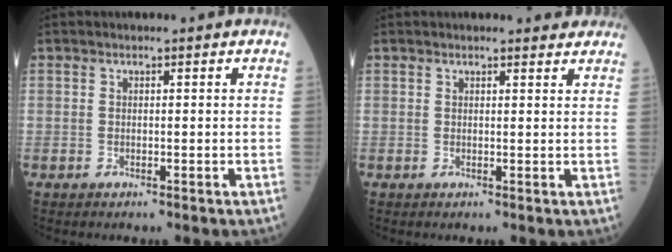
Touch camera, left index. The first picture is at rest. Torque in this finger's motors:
{"motor_torque": [-0.11, -0.51, 0.34, 0.05]}